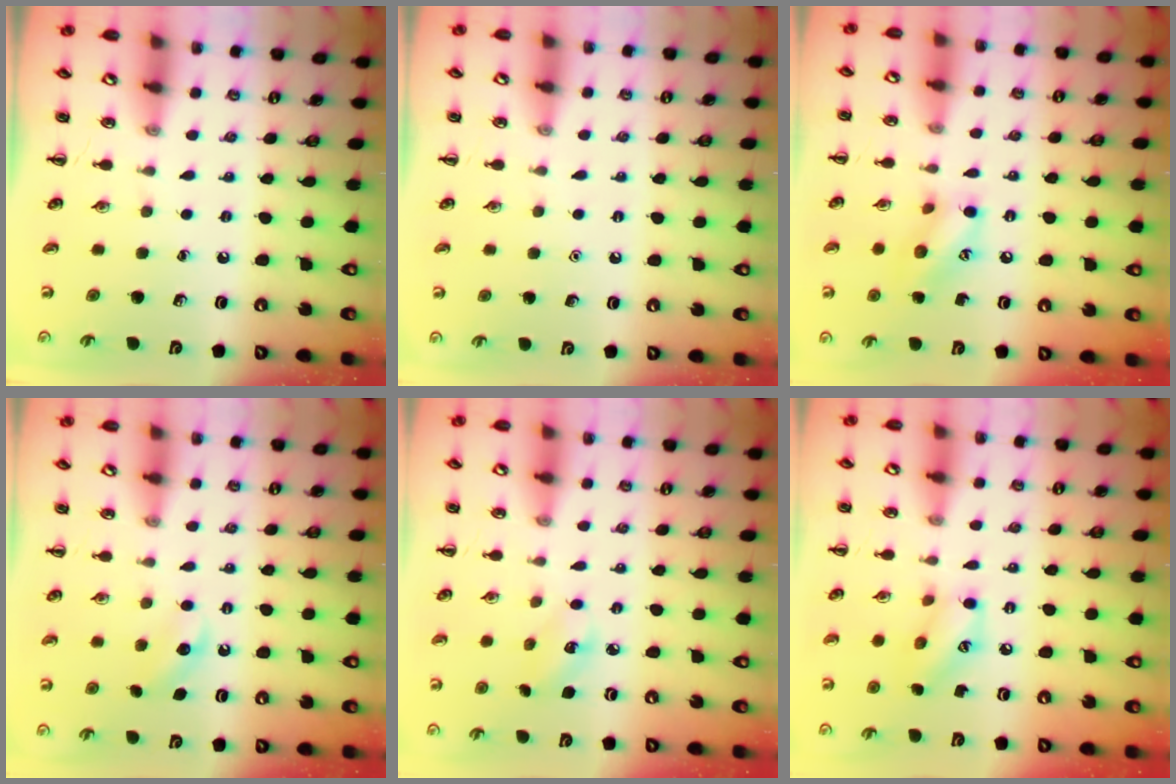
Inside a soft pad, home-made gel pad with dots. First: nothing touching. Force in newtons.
{"total": 1.6, "press": 1.6, "slide": 0.1}
{"total": 10.2, "press": 10.2, "slide": 0.3}
{"total": 5.7, "press": 5.5, "slide": 1.6}
{"total": 3.9, "press": 3.9, "slide": 0.8}
{"total": 9.3, "press": 9.3, "slide": 0.3}